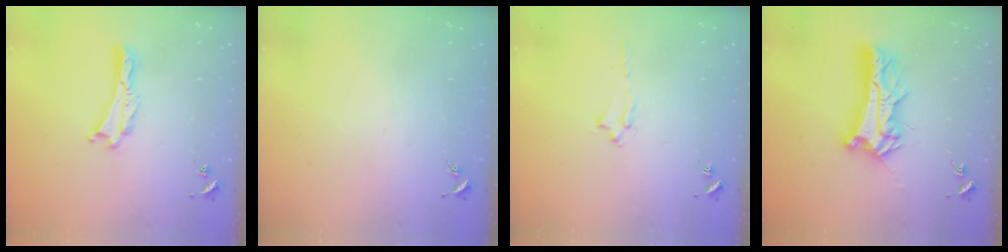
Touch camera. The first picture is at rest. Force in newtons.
{"total": 0.0}
{"total": 1.6, "press": 1.6, "slide": 0.2}
{"total": 10.5, "press": 10.4, "slide": 1.1}